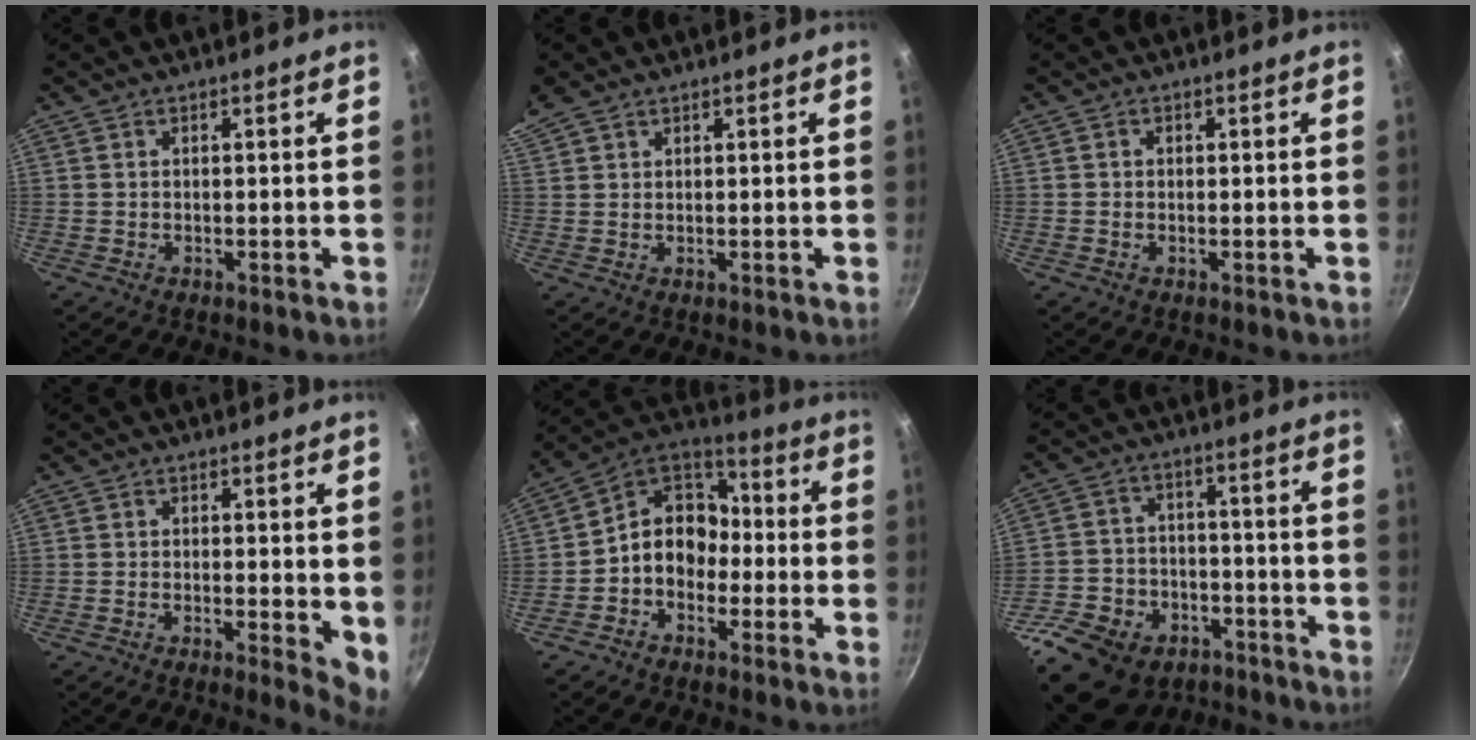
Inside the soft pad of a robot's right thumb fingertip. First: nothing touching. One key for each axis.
{"total": 5.2, "fx": 3.7, "fy": 2.8, "fz": 2.4, "tx": -0.050, "ty": 0.015, "tz": 0.077}
{"total": 0.9, "fx": 0.0, "fy": 0.8, "fz": 0.4, "tx": -0.005, "ty": 0.004, "tz": -0.002}
{"total": 4.8, "fx": 0.1, "fy": 1.6, "fz": 4.6, "tx": -0.057, "ty": -0.011, "tz": -0.001}
{"total": 11.1, "fx": -2.6, "fy": 9.0, "fz": 6.0, "tx": -0.053, "ty": 0.053, "tz": -0.072}
{"total": 19.4, "fx": -11.8, "fy": 13.0, "fz": 8.3, "tx": -0.137, "ty": 0.067, "tz": -0.178}